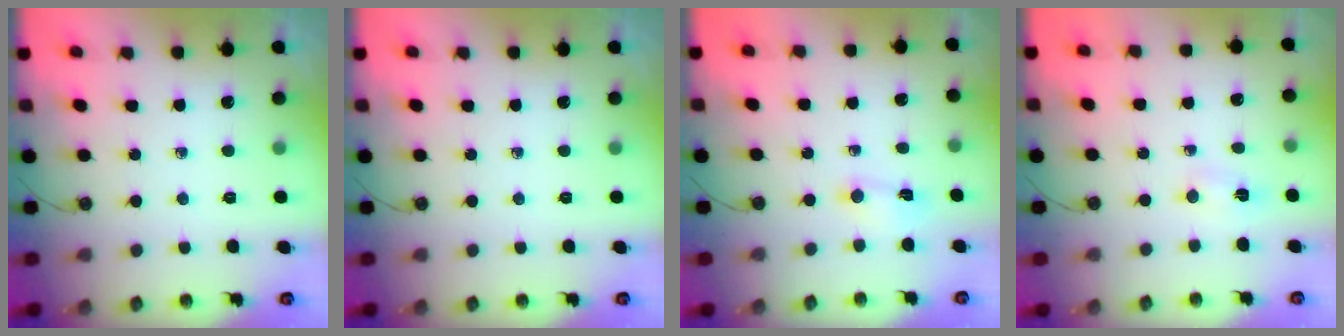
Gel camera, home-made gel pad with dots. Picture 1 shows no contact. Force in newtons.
{"total": 0.0}
{"total": 2.9, "press": 2.9, "slide": 0.4}
{"total": 2.0, "press": 1.5, "slide": 1.3}